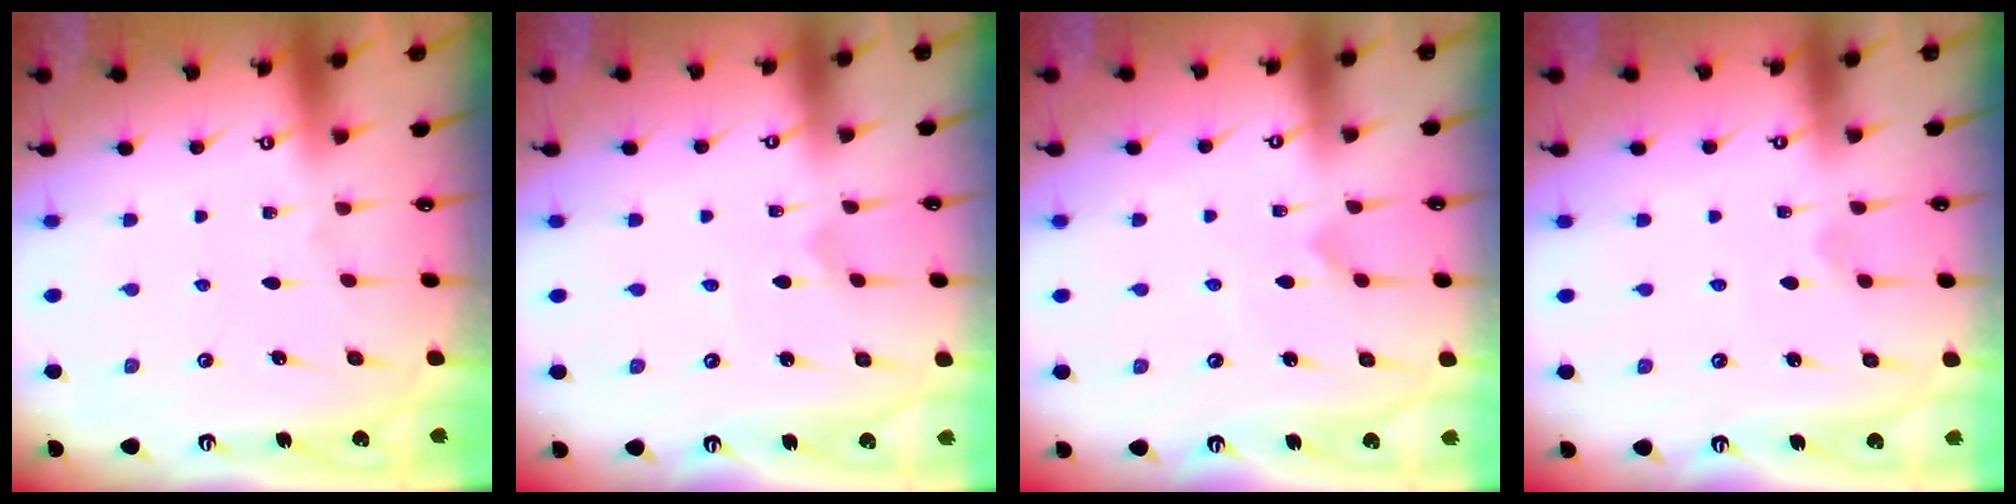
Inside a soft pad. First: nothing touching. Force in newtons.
{"total": 0.6, "press": 0.6, "slide": 0.0}
{"total": 2.7, "press": 2.7, "slide": 0.3}
{"total": 1.0, "press": 1.0, "slide": 0.3}